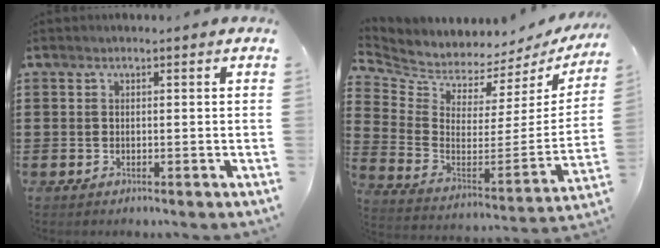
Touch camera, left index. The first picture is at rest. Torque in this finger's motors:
{"motor_torque": [2.14, 0.00, 0.25, -0.01]}